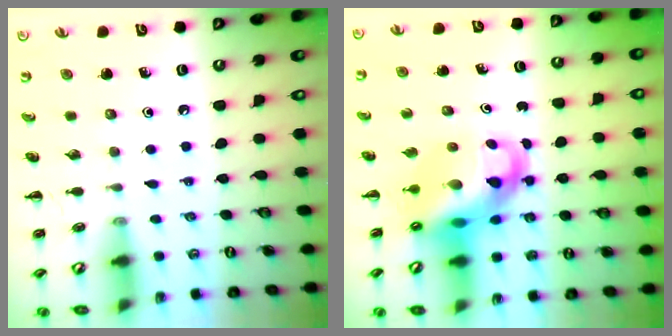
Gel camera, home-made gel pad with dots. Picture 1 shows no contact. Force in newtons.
{"total": 12.8, "press": 12.4, "slide": 3.2}